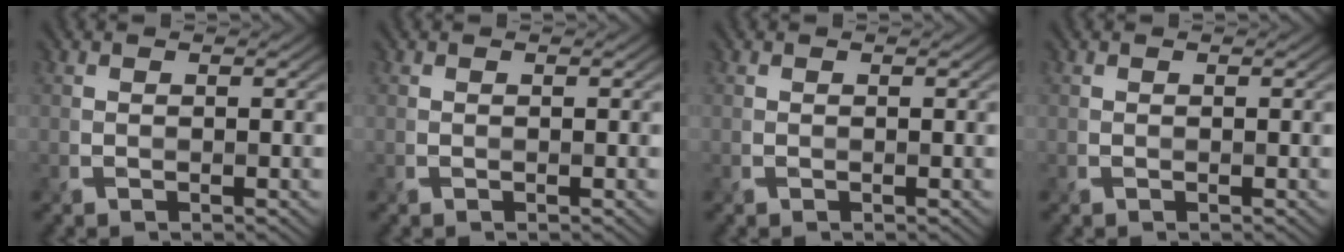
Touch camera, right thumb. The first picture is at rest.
{"total": 0.0}
{"total": 0.0}
{"total": 0.0}